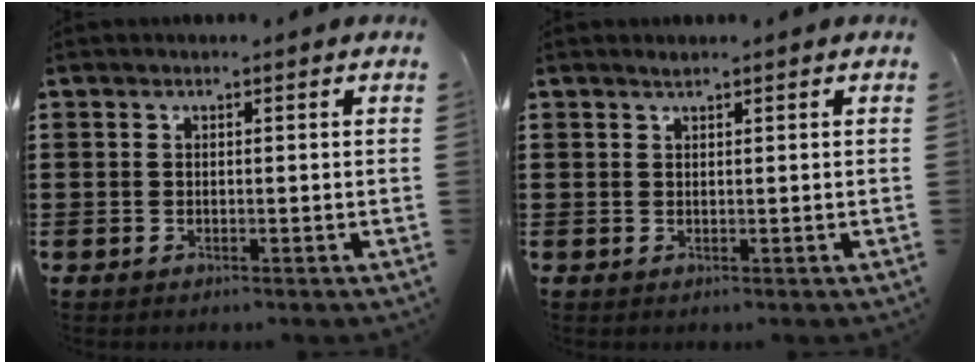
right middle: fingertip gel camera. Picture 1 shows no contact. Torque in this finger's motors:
{"motor_torque": [0.00, 0.00, 0.00, -0.01]}